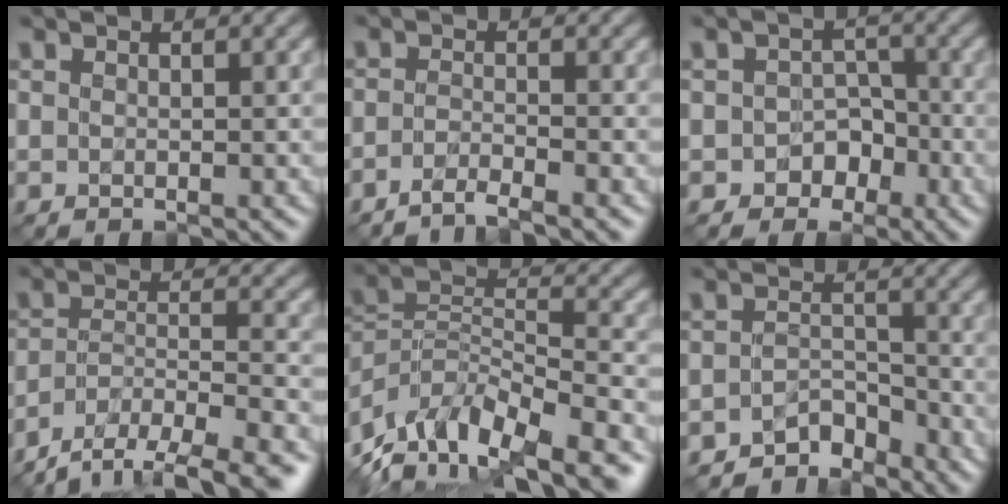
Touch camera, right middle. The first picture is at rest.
{"total": 2.1, "force": [-1.8, 0.1, 1.0], "torque": [-0.013, -0.006, -0.046]}
{"total": 2.8, "force": [-1.5, 2.2, 0.9], "torque": [-0.005, 0.000, -0.022]}
{"total": 9.4, "force": [-8.2, 2.8, 3.8], "torque": [-0.062, -0.018, -0.125]}
{"total": 12.1, "force": [-9.3, 4.7, 6.2], "torque": [-0.118, 0.011, -0.156]}
{"total": 2.8, "force": [-2.6, 1.0, 0.0], "torque": [0.012, 0.003, -0.047]}